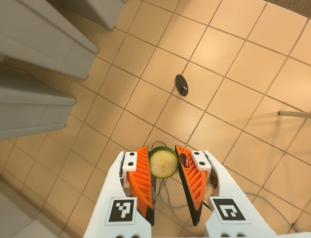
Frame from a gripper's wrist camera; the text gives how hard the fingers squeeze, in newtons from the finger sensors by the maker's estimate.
{"total": 7.4, "left": 7.1, "right": 7.7}